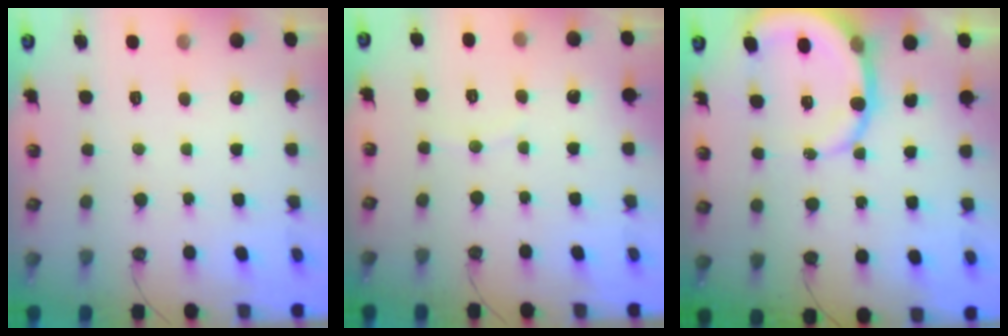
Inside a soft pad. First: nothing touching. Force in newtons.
{"total": 2.6, "press": 2.6, "slide": 0.3}
{"total": 9.3, "press": 9.1, "slide": 1.4}